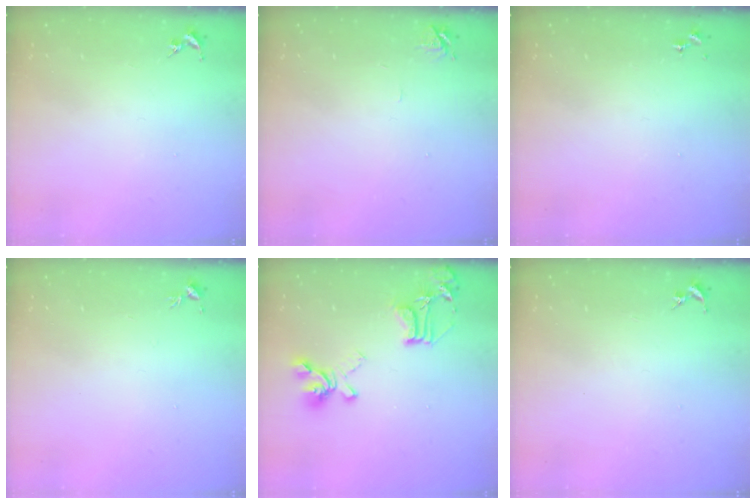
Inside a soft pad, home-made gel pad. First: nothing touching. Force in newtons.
{"total": 5.8, "press": 5.8, "slide": 0.7}
{"total": 0.0}
{"total": 3.4, "press": 3.3, "slide": 0.5}
{"total": 17.0, "press": 17.0, "slide": 1.4}
{"total": 0.0}